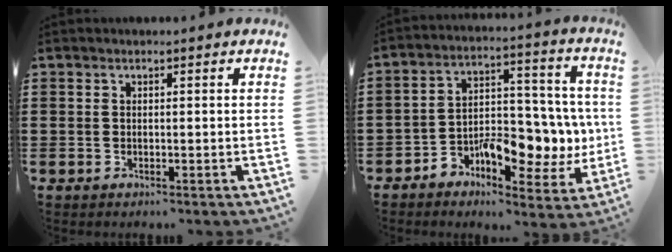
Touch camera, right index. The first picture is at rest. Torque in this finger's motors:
{"motor_torque": [2.14, 0.00, 0.39, 0.12]}